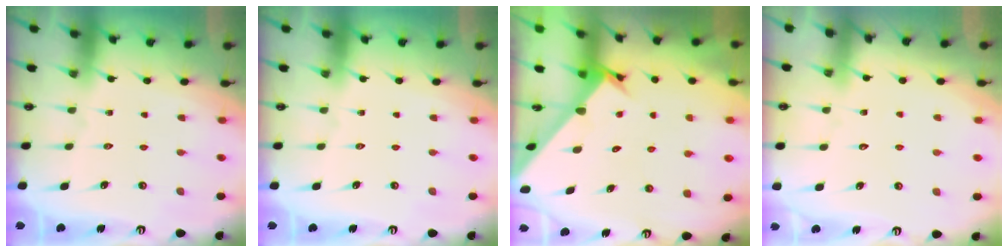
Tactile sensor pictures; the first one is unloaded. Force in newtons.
{"total": 0.0}
{"total": 2.6, "press": 2.6, "slide": 0.3}
{"total": 2.8, "press": 2.8, "slide": 0.3}